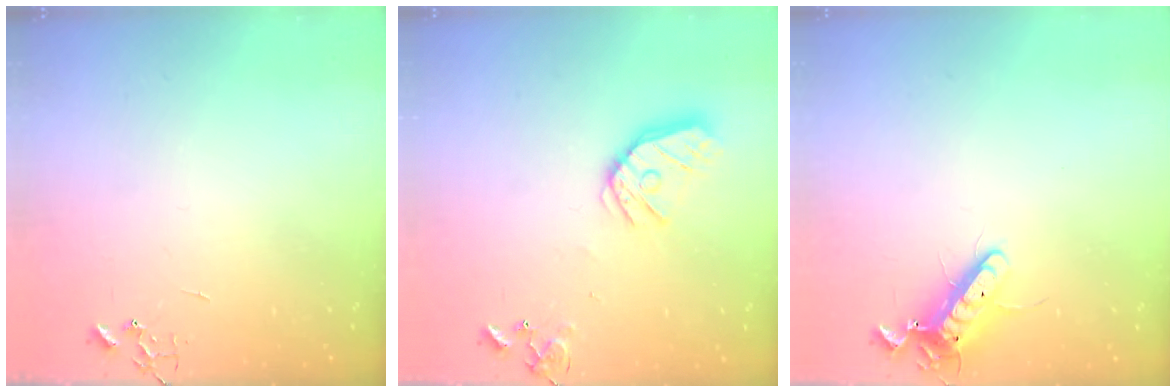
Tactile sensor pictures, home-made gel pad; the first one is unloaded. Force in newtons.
{"total": 14.4, "press": 14.3, "slide": 1.9}
{"total": 11.6, "press": 11.4, "slide": 2.2}